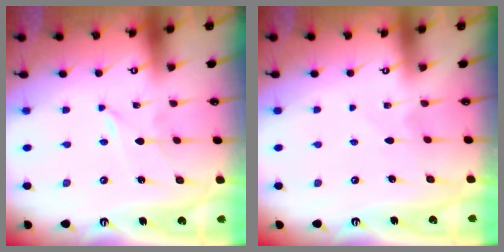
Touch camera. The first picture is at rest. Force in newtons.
{"total": 3.0, "press": 3.0, "slide": 0.3}